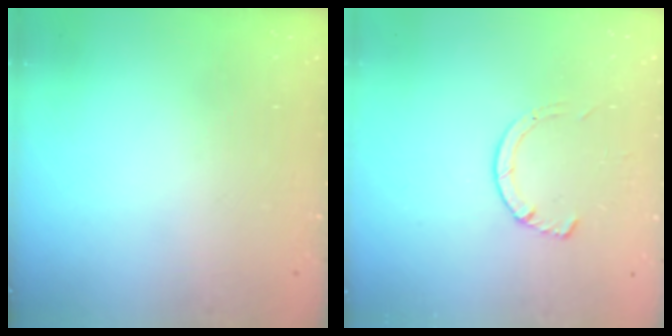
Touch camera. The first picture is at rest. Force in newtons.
{"total": 3.2, "press": 3.2, "slide": 0.4}